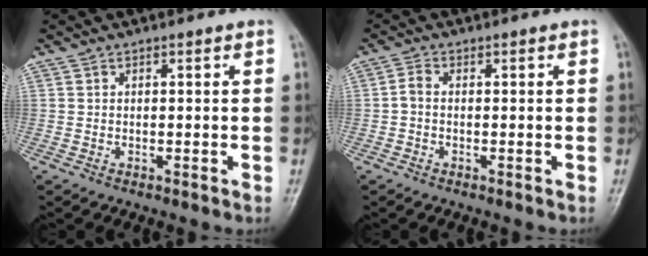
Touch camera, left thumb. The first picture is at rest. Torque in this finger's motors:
{"motor_torque": [-0.47, 0.25, 0.26, 0.27, 0.00]}